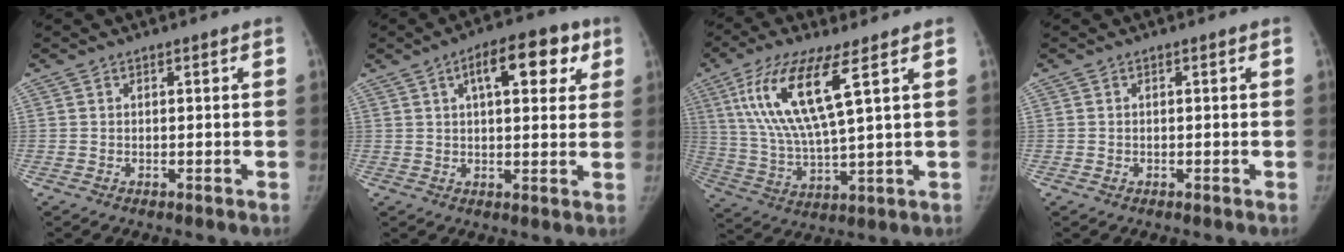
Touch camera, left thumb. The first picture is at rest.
{"total": 12.5, "force": [5.2, 5.6, 9.9], "torque": [-0.104, 0.006, 0.068]}
{"total": 14.8, "force": [6.1, 3.1, 13.1], "torque": [-0.285, -0.025, 0.121]}
{"total": 0.5, "force": [-0.3, 0.4, 0.0], "torque": [0.007, 0.003, -0.006]}